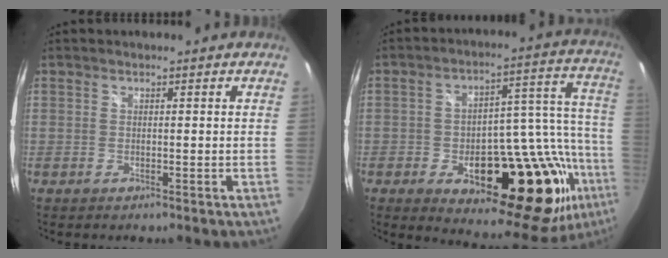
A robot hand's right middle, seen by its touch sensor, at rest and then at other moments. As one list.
[{"total": 29.2, "force": [-11.8, 12.3, 23.7], "torque": [-0.330, -0.009, -0.154]}]